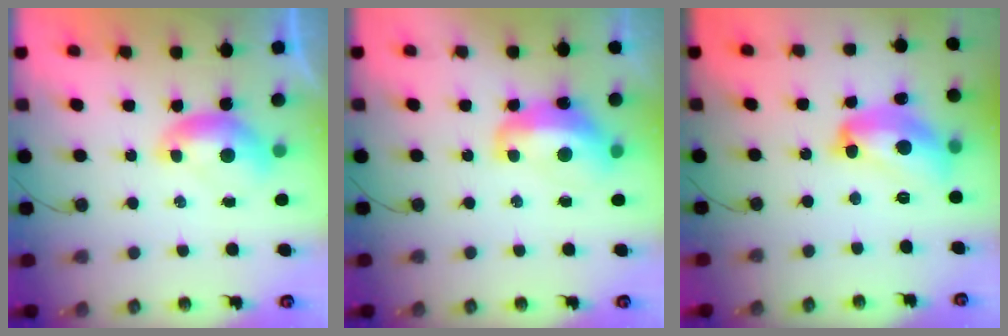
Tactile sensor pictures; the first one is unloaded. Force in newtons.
{"total": 6.8, "press": 6.7, "slide": 1.2}
{"total": 11.1, "press": 11.0, "slide": 0.6}